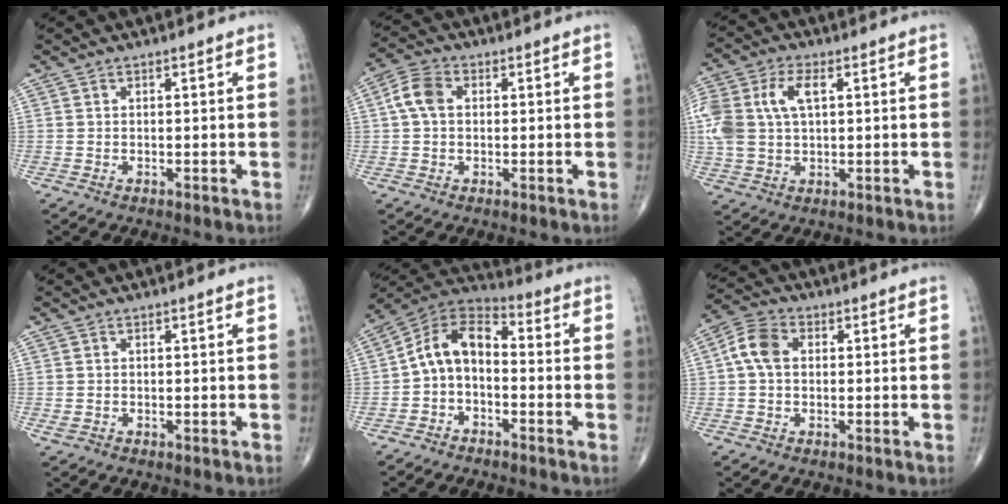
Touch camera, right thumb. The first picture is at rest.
{"total": 5.4, "force": [0.7, 3.7, 3.9], "torque": [-0.081, 0.017, 0.008]}
{"total": 12.7, "force": [2.7, 7.4, 9.9], "torque": [-0.242, 0.013, 0.053]}
{"total": 1.0, "force": [-0.2, 0.7, 0.7], "torque": [-0.020, 0.005, 0.001]}
{"total": 9.7, "force": [-1.4, 6.1, 7.4], "torque": [-0.122, 0.049, -0.043]}
{"total": 6.2, "force": [0.7, 4.3, 4.4], "torque": [-0.088, 0.020, 0.006]}